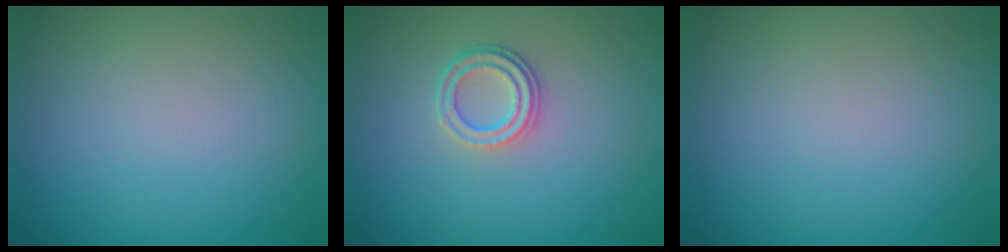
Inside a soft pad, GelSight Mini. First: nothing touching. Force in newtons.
{"total": 2.4, "press": 2.0, "slide": 1.2}
{"total": 0.0}